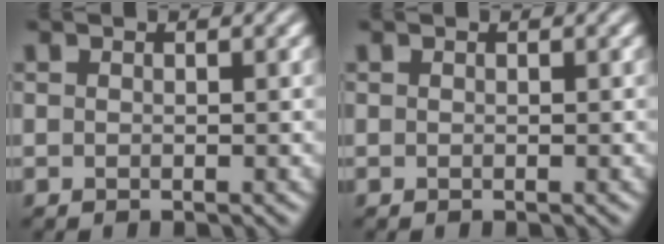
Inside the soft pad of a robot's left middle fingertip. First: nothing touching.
{"total": 0.0}